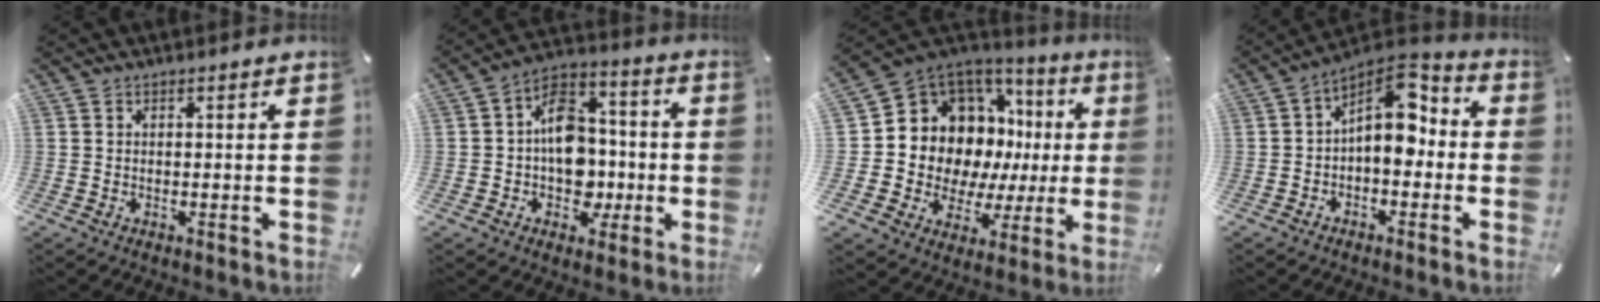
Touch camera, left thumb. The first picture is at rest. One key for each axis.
{"total": 13.3, "fx": -2.1, "fy": 11.0, "fz": 7.2, "tx": -0.108, "ty": 0.020, "tz": -0.026}
{"total": 12.9, "fx": 3.9, "fy": 10.9, "fz": 5.9, "tx": -0.104, "ty": -0.066, "tz": 0.086}
{"total": 9.2, "fx": 1.5, "fy": 5.6, "fz": 7.1, "tx": -0.117, "ty": -0.025, "tz": 0.018}